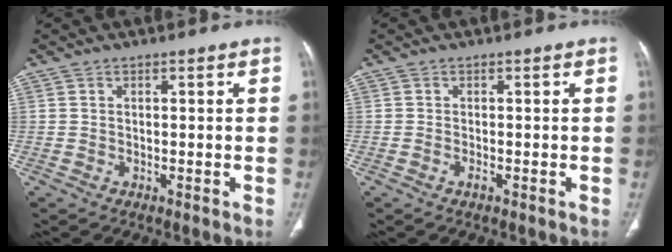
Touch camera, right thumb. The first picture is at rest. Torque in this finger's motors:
{"motor_torque": [-0.23, 0.06, -0.13, 0.57, 0.12]}